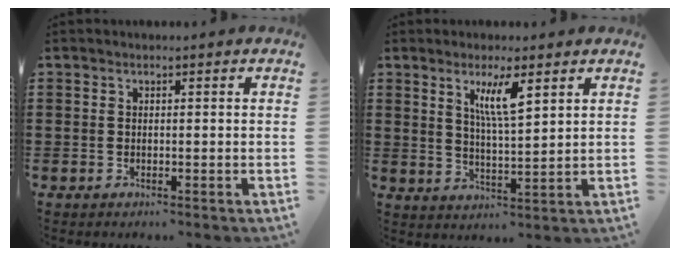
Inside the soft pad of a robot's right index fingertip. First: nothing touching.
{"total": 5.6, "force": [2.8, 1.2, 4.6], "torque": [-0.100, 0.005, 0.048]}